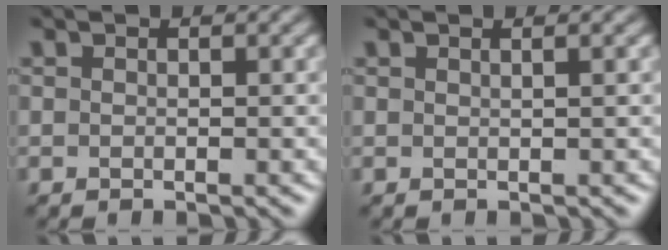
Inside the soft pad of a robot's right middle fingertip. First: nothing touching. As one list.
[{"total": 0.9, "force": [0.5, 0.4, 0.6], "torque": [-0.005, 0.002, -0.001]}]